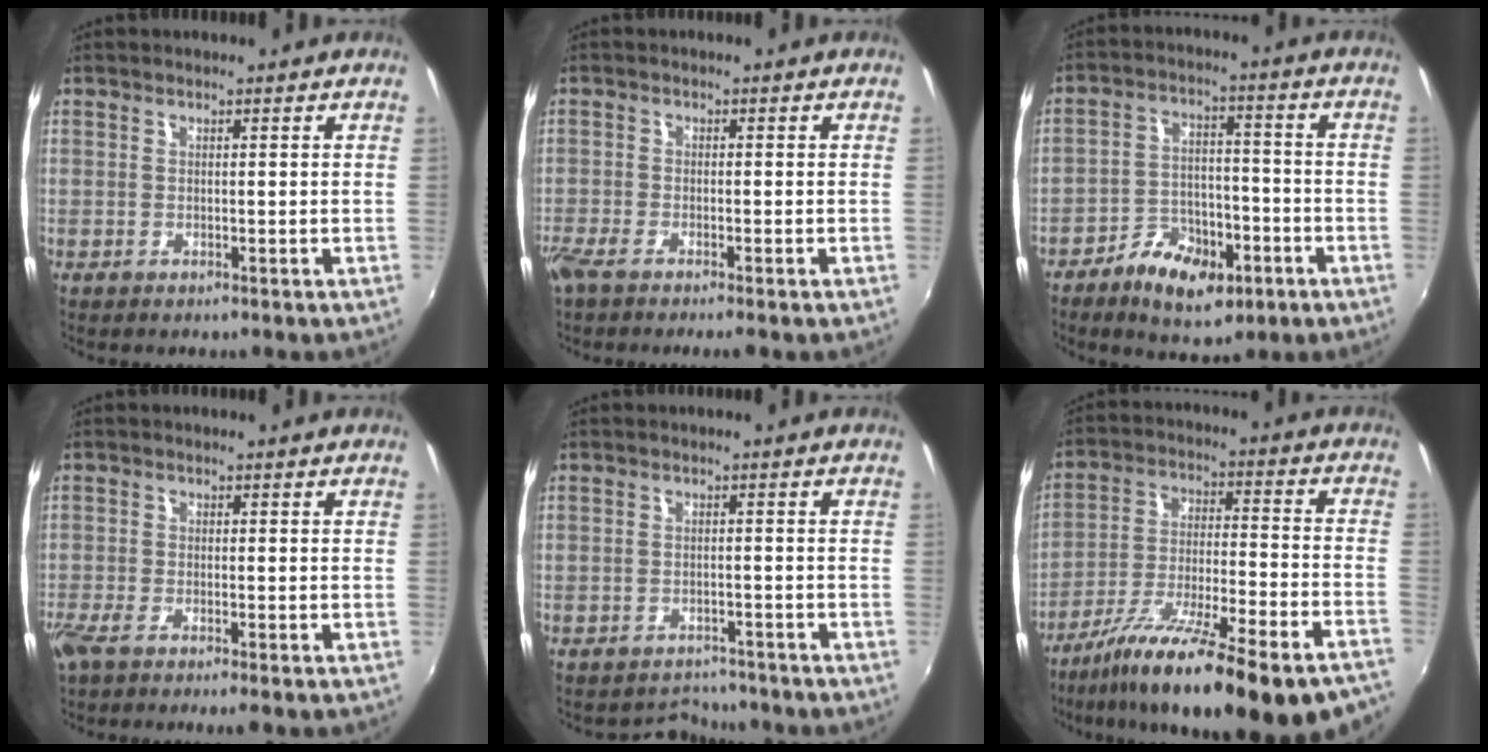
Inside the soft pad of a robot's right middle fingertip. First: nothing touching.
{"total": 3.8, "force": [-3.0, 0.2, 2.2], "torque": [-0.054, -0.015, -0.060]}
{"total": 11.7, "force": [-6.7, 6.0, 7.5], "torque": [-0.153, 0.007, -0.102]}
{"total": 3.8, "force": [-2.8, 0.3, 2.6], "torque": [-0.059, -0.014, -0.055]}
{"total": 3.9, "force": [-3.6, 1.3, -0.5], "torque": [-0.003, 0.009, -0.057]}
{"total": 25.9, "force": [-19.3, 3.6, 16.9], "torque": [-0.286, -0.066, -0.292]}